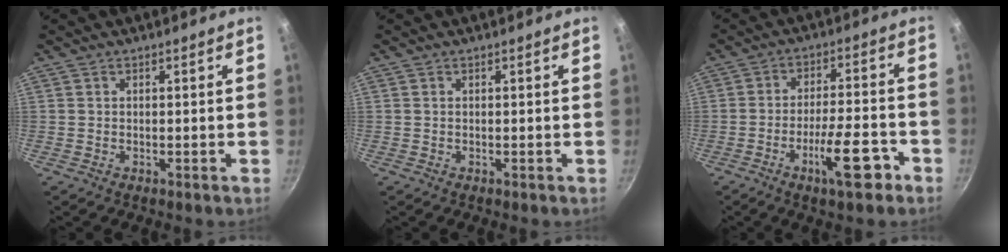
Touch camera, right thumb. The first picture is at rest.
{"total": 0.0}
{"total": 10.4, "force": [-5.3, 2.9, 8.5], "torque": [-0.123, 0.033, -0.085]}